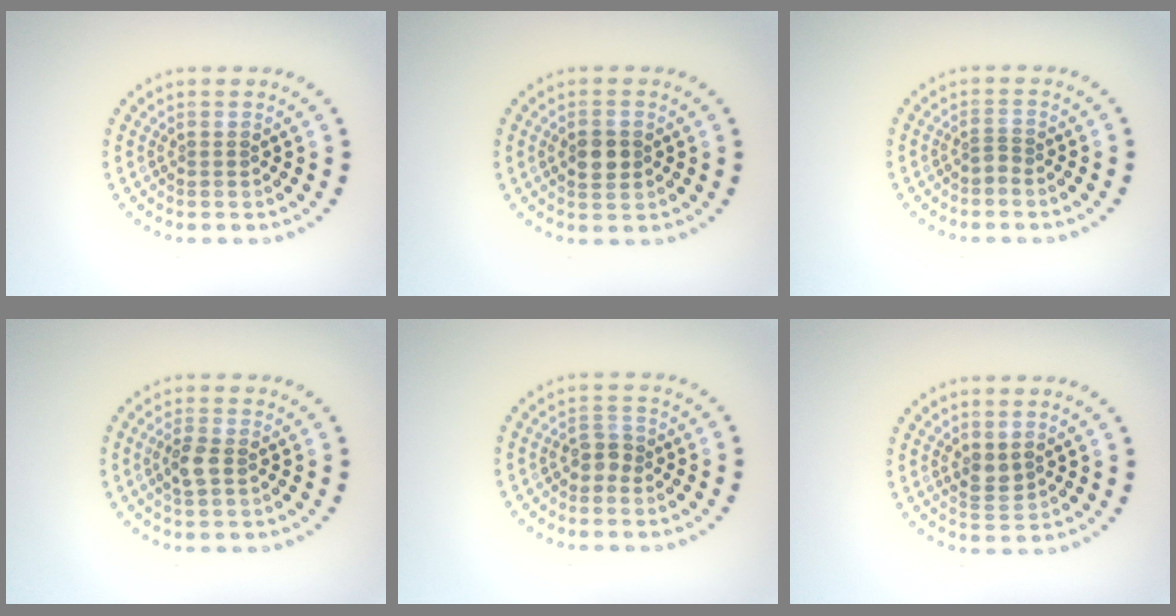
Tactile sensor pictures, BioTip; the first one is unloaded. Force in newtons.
{"total": 2.9, "press": 2.9, "slide": 0.1}
{"total": 0.8, "press": 0.5, "slide": 0.6}
{"total": 2.1, "press": 2.0, "slide": 0.5}
{"total": 1.7, "press": 1.5, "slide": 0.8}
{"total": 1.6, "press": 1.5, "slide": 0.5}